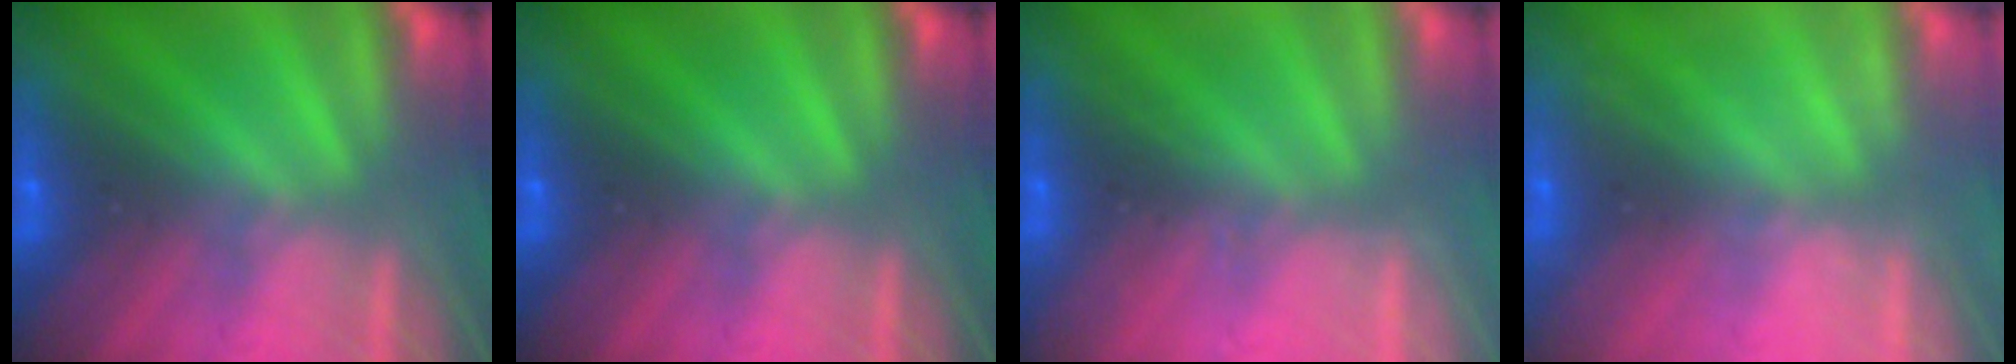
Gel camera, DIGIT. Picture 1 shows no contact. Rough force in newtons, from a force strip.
{"total": 0.0}
{"total": 2.3}
{"total": 2.1}